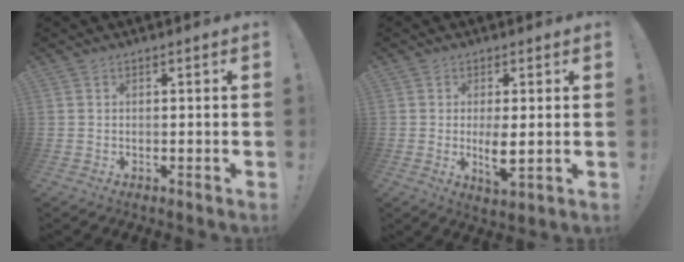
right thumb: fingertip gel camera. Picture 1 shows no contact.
{"total": 5.4, "force": [0.6, 1.6, 5.1], "torque": [-0.087, -0.016, 0.010]}